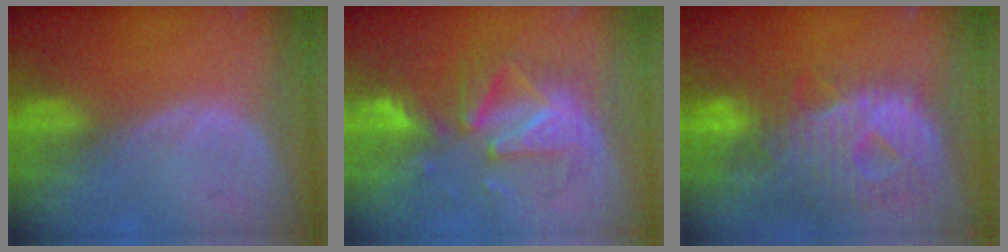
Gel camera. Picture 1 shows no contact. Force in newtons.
{"total": 10.0, "press": 8.8, "slide": 4.7}
{"total": 12.8, "press": 11.0, "slide": 6.7}